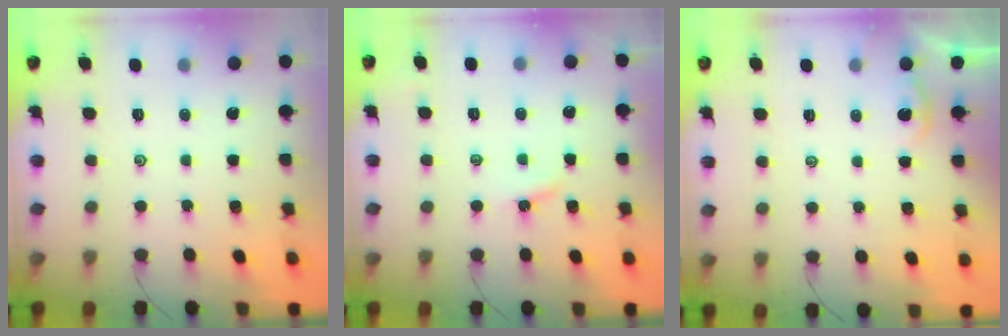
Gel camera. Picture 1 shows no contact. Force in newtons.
{"total": 2.9, "press": 2.9, "slide": 0.3}
{"total": 0.6, "press": 0.6, "slide": 0.2}